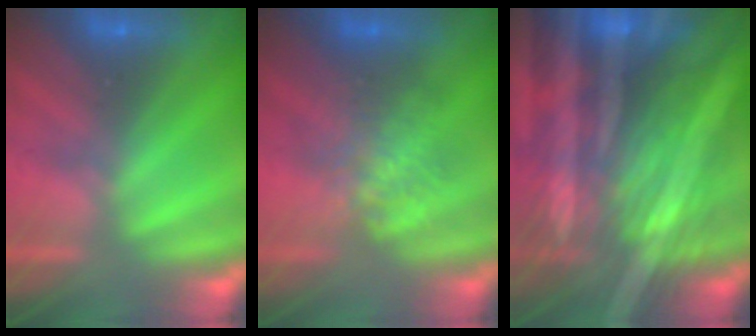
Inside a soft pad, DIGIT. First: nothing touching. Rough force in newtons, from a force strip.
{"total": 2.2}
{"total": 8.1}